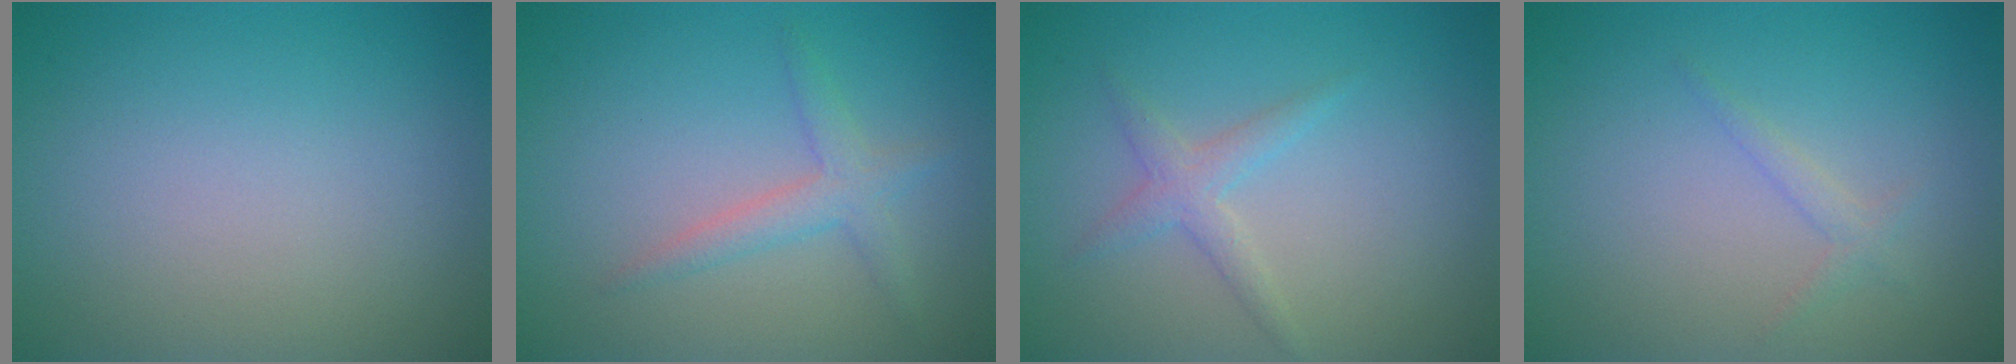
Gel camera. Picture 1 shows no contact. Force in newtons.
{"total": 2.1, "press": 2.1, "slide": 0.2}
{"total": 1.9, "press": 1.9, "slide": 0.0}
{"total": 1.1, "press": 1.1, "slide": 0.1}